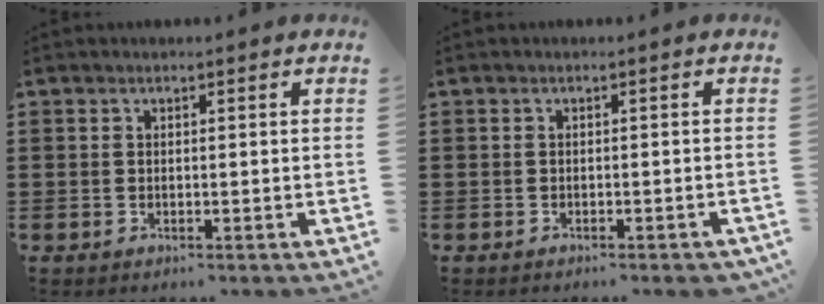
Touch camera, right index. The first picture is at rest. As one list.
[{"total": 0.7, "force": [-0.6, 0.0, 0.2], "torque": [-0.007, -0.006, -0.011]}]